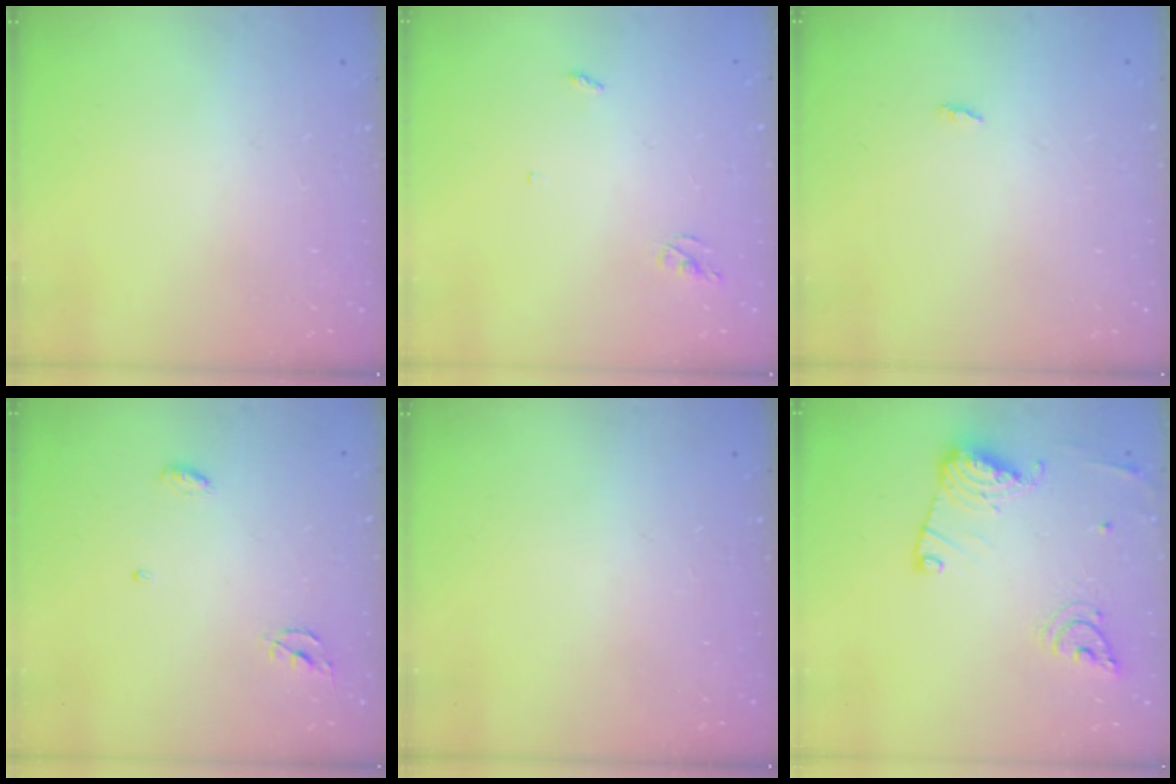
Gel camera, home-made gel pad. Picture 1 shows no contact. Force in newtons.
{"total": 2.6, "press": 2.6, "slide": 0.2}
{"total": 1.8, "press": 1.8, "slide": 0.2}
{"total": 3.9, "press": 3.9, "slide": 0.2}
{"total": 0.0}
{"total": 14.5, "press": 14.5, "slide": 1.3}